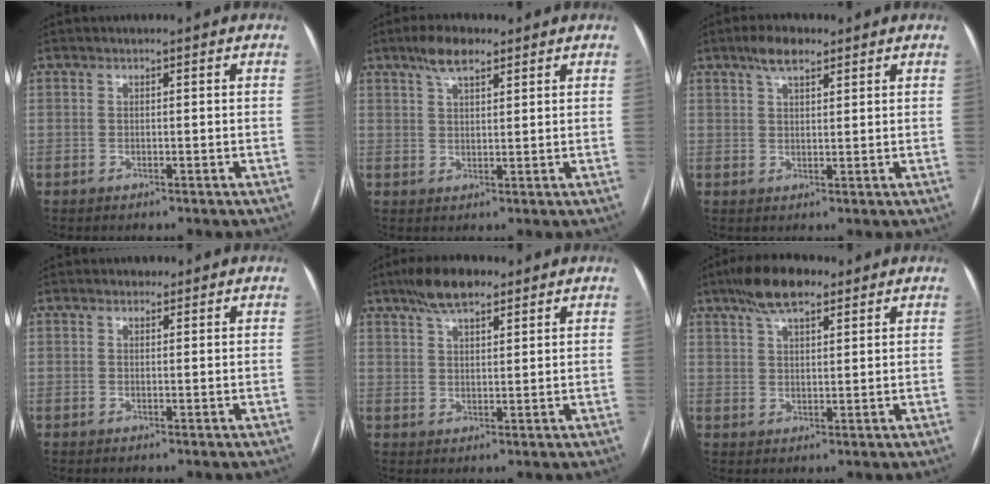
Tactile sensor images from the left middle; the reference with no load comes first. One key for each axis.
{"total": 4.8, "fx": 3.4, "fy": 1.5, "fz": 3.1, "tx": -0.064, "ty": 0.011, "tz": 0.061}
{"total": 4.3, "fx": 3.0, "fy": 1.4, "fz": 2.8, "tx": -0.057, "ty": 0.010, "tz": 0.055}
{"total": 0.9, "fx": 0.7, "fy": 0.5, "fz": 0.1, "tx": -0.002, "ty": -0.001, "tz": 0.008}
{"total": 6.7, "fx": 4.9, "fy": 2.1, "fz": 4.1, "tx": -0.081, "ty": 0.015, "tz": 0.086}
{"total": 7.6, "fx": 5.2, "fy": 2.4, "fz": 4.9, "tx": -0.096, "ty": 0.017, "tz": 0.091}